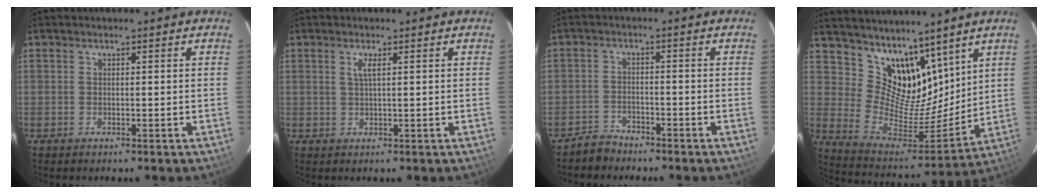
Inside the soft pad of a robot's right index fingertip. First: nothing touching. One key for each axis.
{"total": 1.7, "fx": 0.7, "fy": 0.1, "fz": 1.6, "tx": -0.032, "ty": 0.001, "tz": 0.013}
{"total": 3.5, "fx": -3.2, "fy": 1.5, "fz": 0.1, "tx": -0.014, "ty": 0.010, "tz": -0.057}
{"total": 15.9, "fx": 11.5, "fy": 8.9, "fz": 6.5, "tx": -0.131, "ty": -0.006, "tz": 0.223}